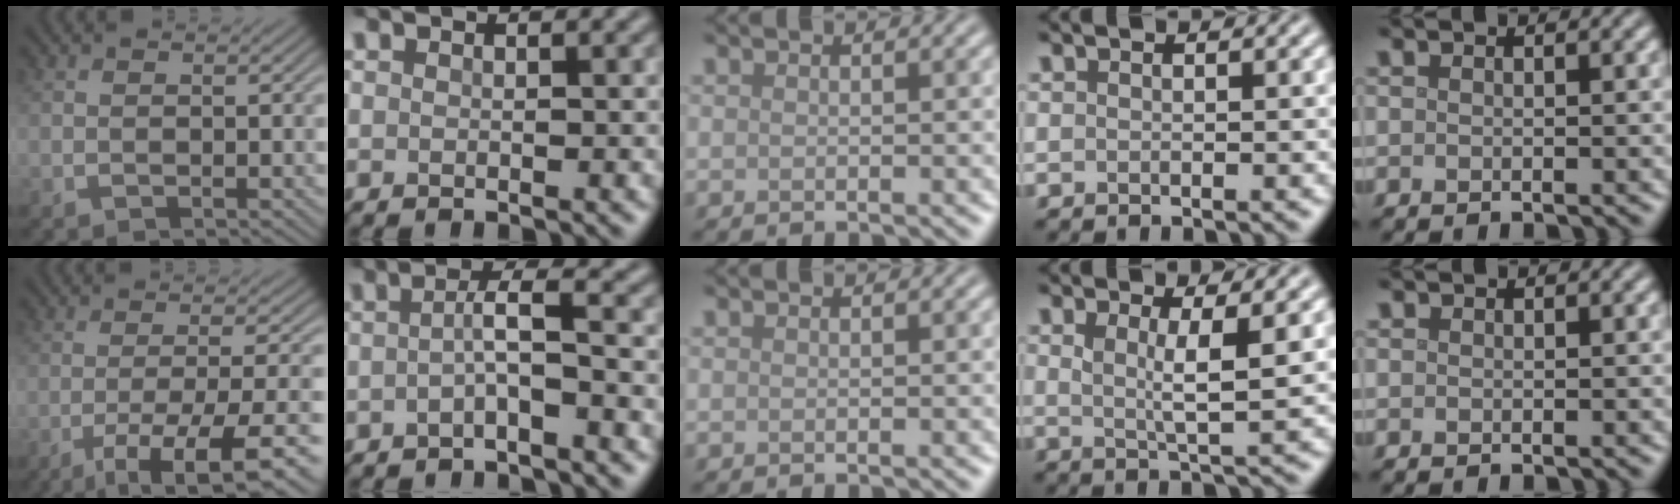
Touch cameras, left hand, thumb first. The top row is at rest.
{"thumb": {"total": 10.9, "force": [-5.5, 2.3, 9.0], "torque": [-0.152, -0.005, -0.075]}, "index": {"total": 2.5, "force": [-0.7, 0.2, 2.4], "torque": [-0.046, 0.007, -0.019]}, "ring": {"total": 3.2, "force": [0.9, 0.7, 3.0], "torque": [-0.047, -0.007, 0.014]}}